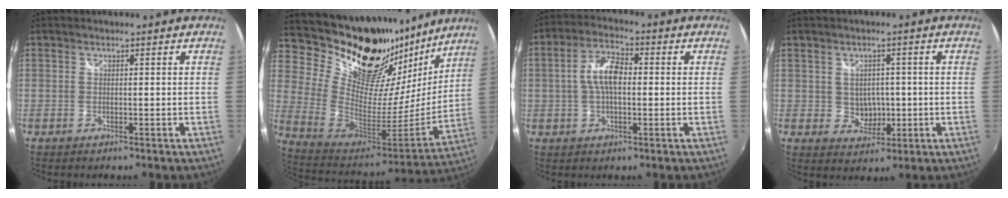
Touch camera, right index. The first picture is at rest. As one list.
[{"total": 30.1, "force": [23.2, 14.0, 13.3], "torque": [-0.264, -0.022, 0.377]}, {"total": 7.2, "force": [0.1, 3.5, 6.4], "torque": [-0.125, 0.015, 0.001]}, {"total": 4.3, "force": [-0.1, 4.0, 1.6], "torque": [-0.029, 0.004, 0.007]}]